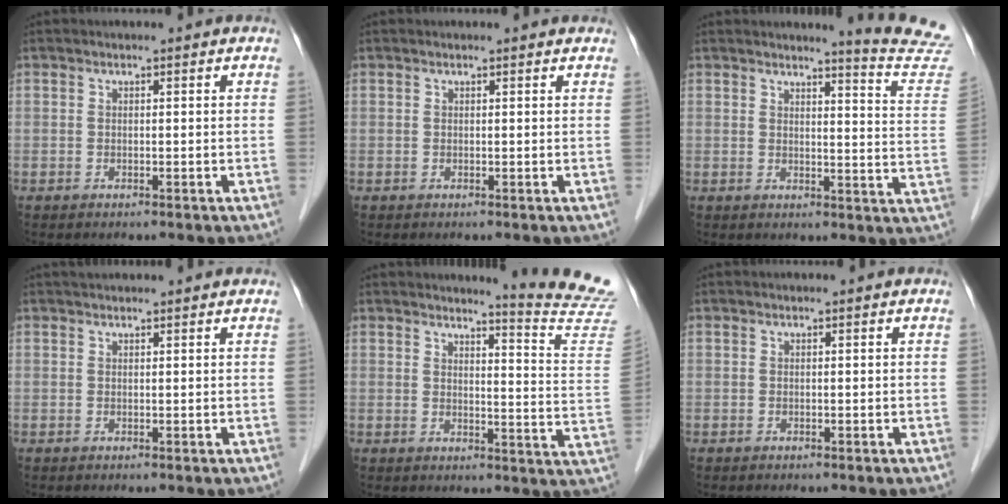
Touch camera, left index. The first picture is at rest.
{"total": 1.2, "force": [1.2, 0.1, 0.1], "torque": [-0.011, 0.003, 0.010]}
{"total": 10.7, "force": [10.6, -1.6, 1.0], "torque": [-0.013, -0.100, 0.101]}
{"total": 2.8, "force": [2.6, 0.4, 0.9], "torque": [-0.012, 0.031, 0.038]}
{"total": 12.6, "force": [12.3, -2.4, 1.5], "torque": [-0.021, -0.122, 0.125]}
{"total": 0.0}